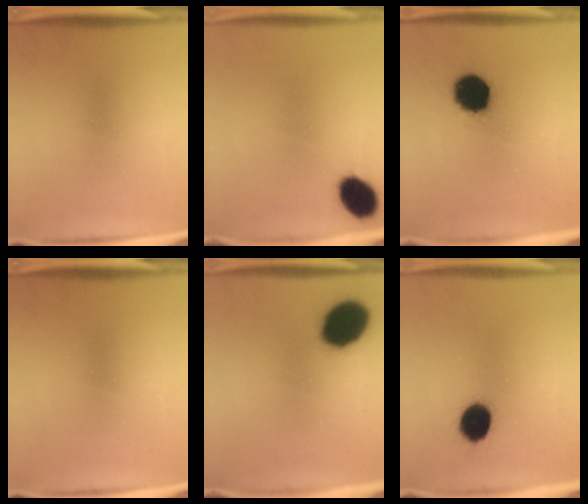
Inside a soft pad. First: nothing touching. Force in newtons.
{"total": 8.6}
{"total": 15.7}
{"total": 0.0}
{"total": 16.4}
{"total": 9.8}